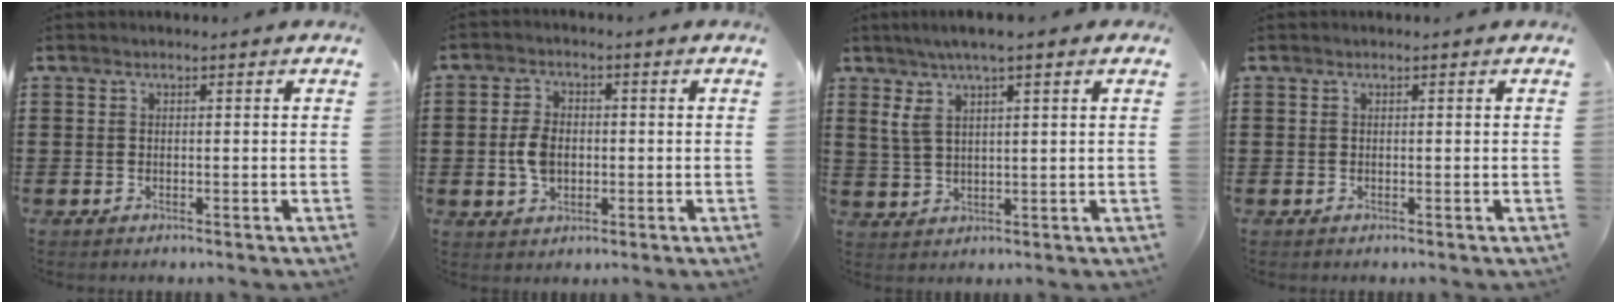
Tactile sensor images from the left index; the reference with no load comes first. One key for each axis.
{"total": 4.7, "fx": -0.4, "fy": 3.1, "fz": 3.4, "tx": -0.083, "ty": 0.004, "tz": -0.012}
{"total": 5.7, "fx": 2.9, "fy": 1.2, "fz": 4.7, "tx": -0.095, "ty": 0.006, "tz": 0.050}
{"total": 0.0}